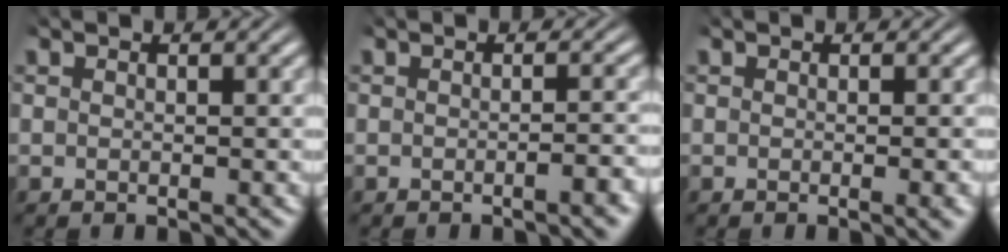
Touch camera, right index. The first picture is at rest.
{"total": 1.2, "force": [-0.9, -0.1, 0.8], "torque": [-0.009, 0.006, -0.017]}
{"total": 0.6, "force": [-0.2, -0.2, 0.6], "torque": [-0.007, 0.003, -0.005]}